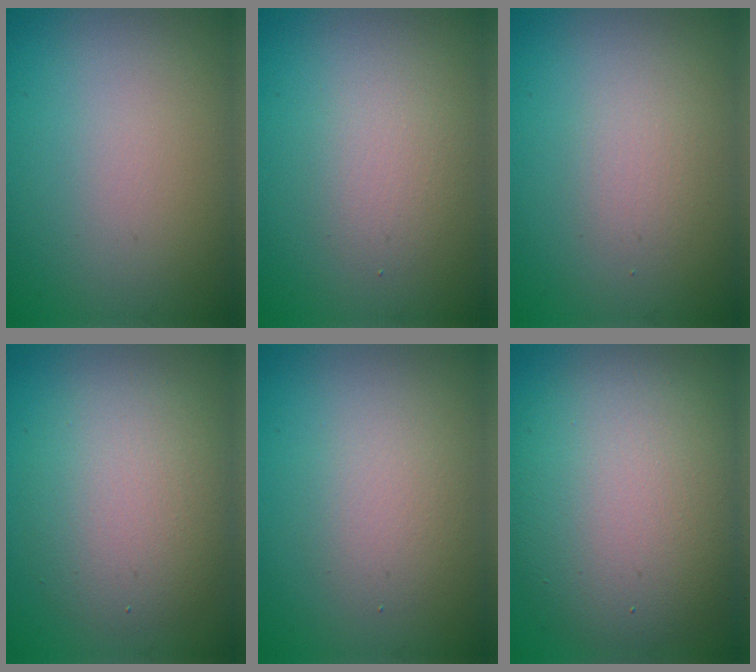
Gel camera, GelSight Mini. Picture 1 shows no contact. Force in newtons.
{"total": 1.9, "press": 1.9, "slide": 0.1}
{"total": 1.4, "press": 1.4, "slide": 0.1}
{"total": 5.2, "press": 5.2, "slide": 0.3}
{"total": 2.2, "press": 2.2, "slide": 0.0}
{"total": 10.0, "press": 10.0, "slide": 0.3}